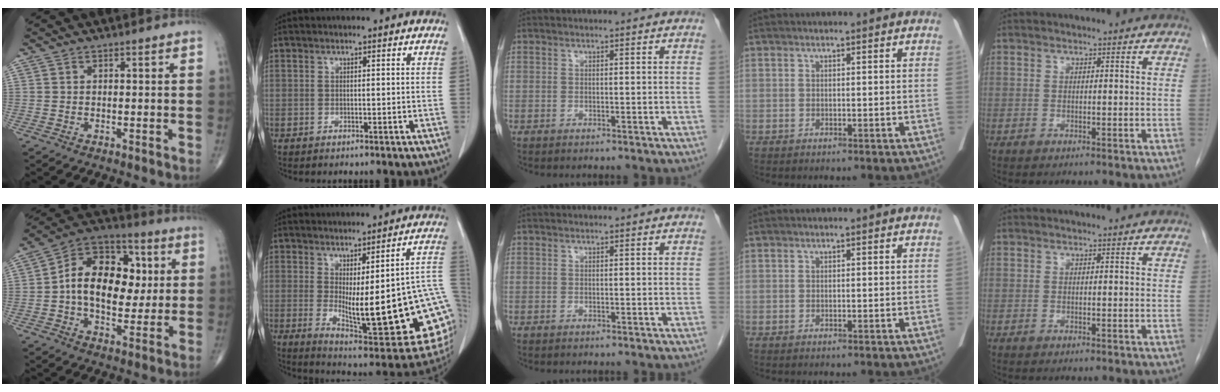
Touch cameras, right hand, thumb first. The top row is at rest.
{"thumb": {"total": 17.9, "force": [1.2, 11.8, 13.4], "torque": [-0.174, 0.023, 0.011]}, "index": {"total": 23.5, "force": [-2.6, 5.3, 22.7], "torque": [-0.224, -0.007, -0.008]}}